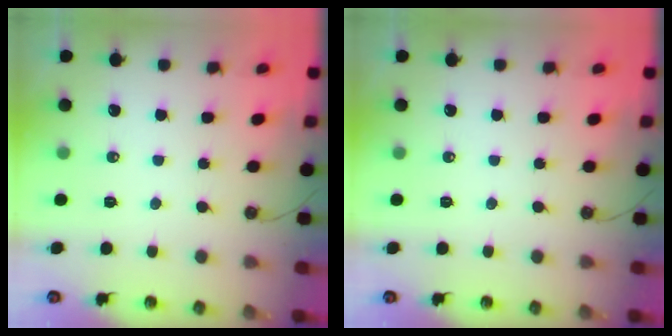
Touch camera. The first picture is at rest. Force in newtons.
{"total": 0.0}